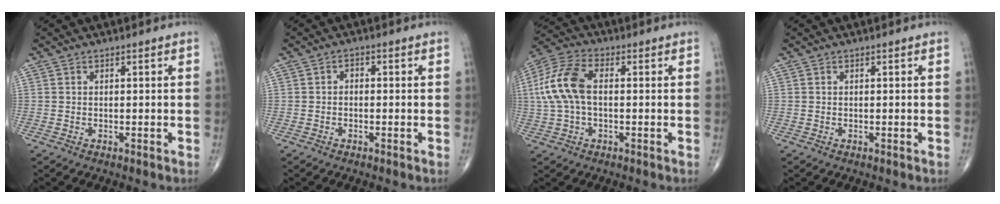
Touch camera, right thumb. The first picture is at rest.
{"total": 1.5, "force": [-0.3, 1.1, 1.0], "torque": [-0.004, 0.009, -0.013]}
{"total": 11.4, "force": [0.6, 6.3, 9.4], "torque": [-0.214, 0.027, 0.007]}
{"total": 0.0}